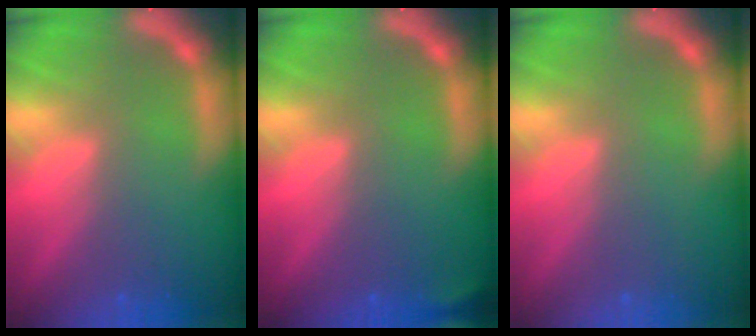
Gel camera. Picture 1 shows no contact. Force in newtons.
{"total": 1.4}
{"total": 0.0}